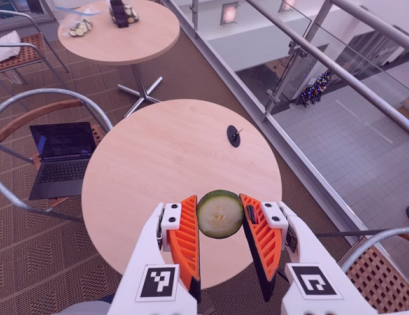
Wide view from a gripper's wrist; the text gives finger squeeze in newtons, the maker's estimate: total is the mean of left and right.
{"total": 8.0, "left": 8.1, "right": 7.9}